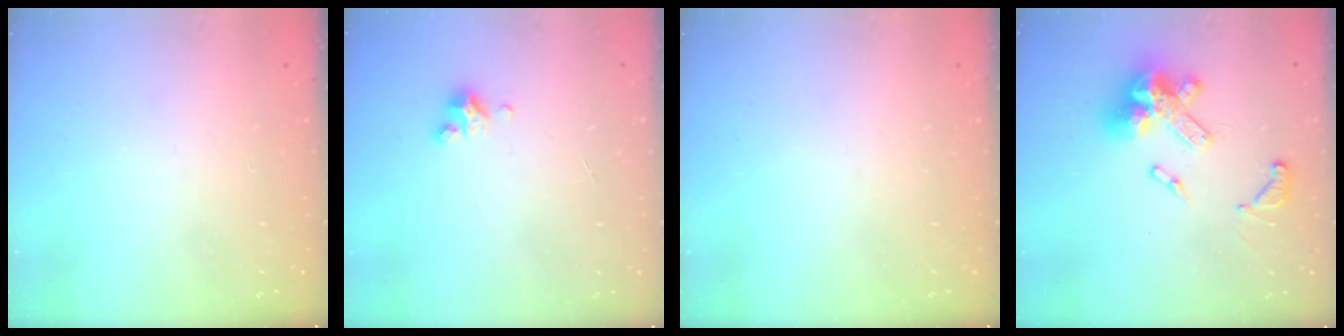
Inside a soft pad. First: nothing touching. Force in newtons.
{"total": 2.9, "press": 2.9, "slide": 0.3}
{"total": 0.0}
{"total": 16.1, "press": 16.0, "slide": 2.0}